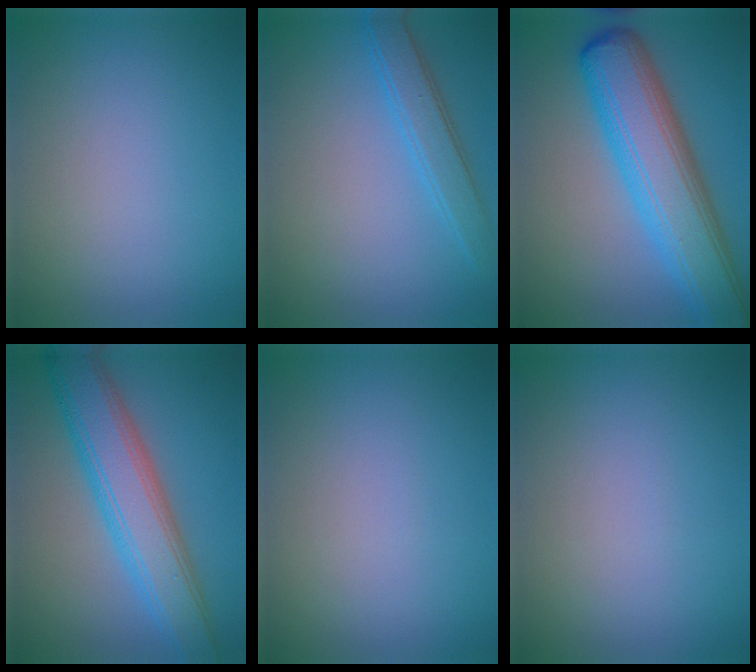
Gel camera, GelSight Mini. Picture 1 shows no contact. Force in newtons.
{"total": 3.0, "press": 3.0, "slide": 0.0}
{"total": 9.7, "press": 9.7, "slide": 0.2}
{"total": 7.6, "press": 7.6, "slide": 0.1}
{"total": 0.0}
{"total": 0.0}